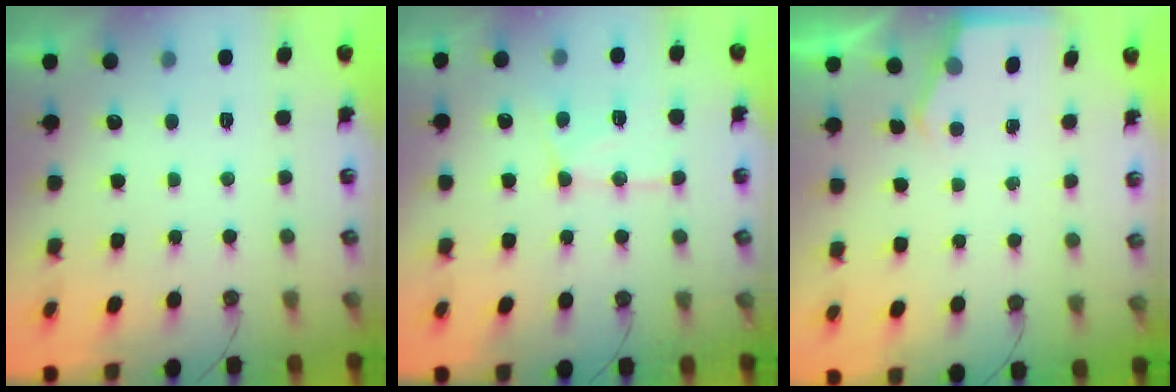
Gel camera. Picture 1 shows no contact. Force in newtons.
{"total": 13.9, "press": 13.8, "slide": 1.3}
{"total": 2.8, "press": 2.8, "slide": 0.4}